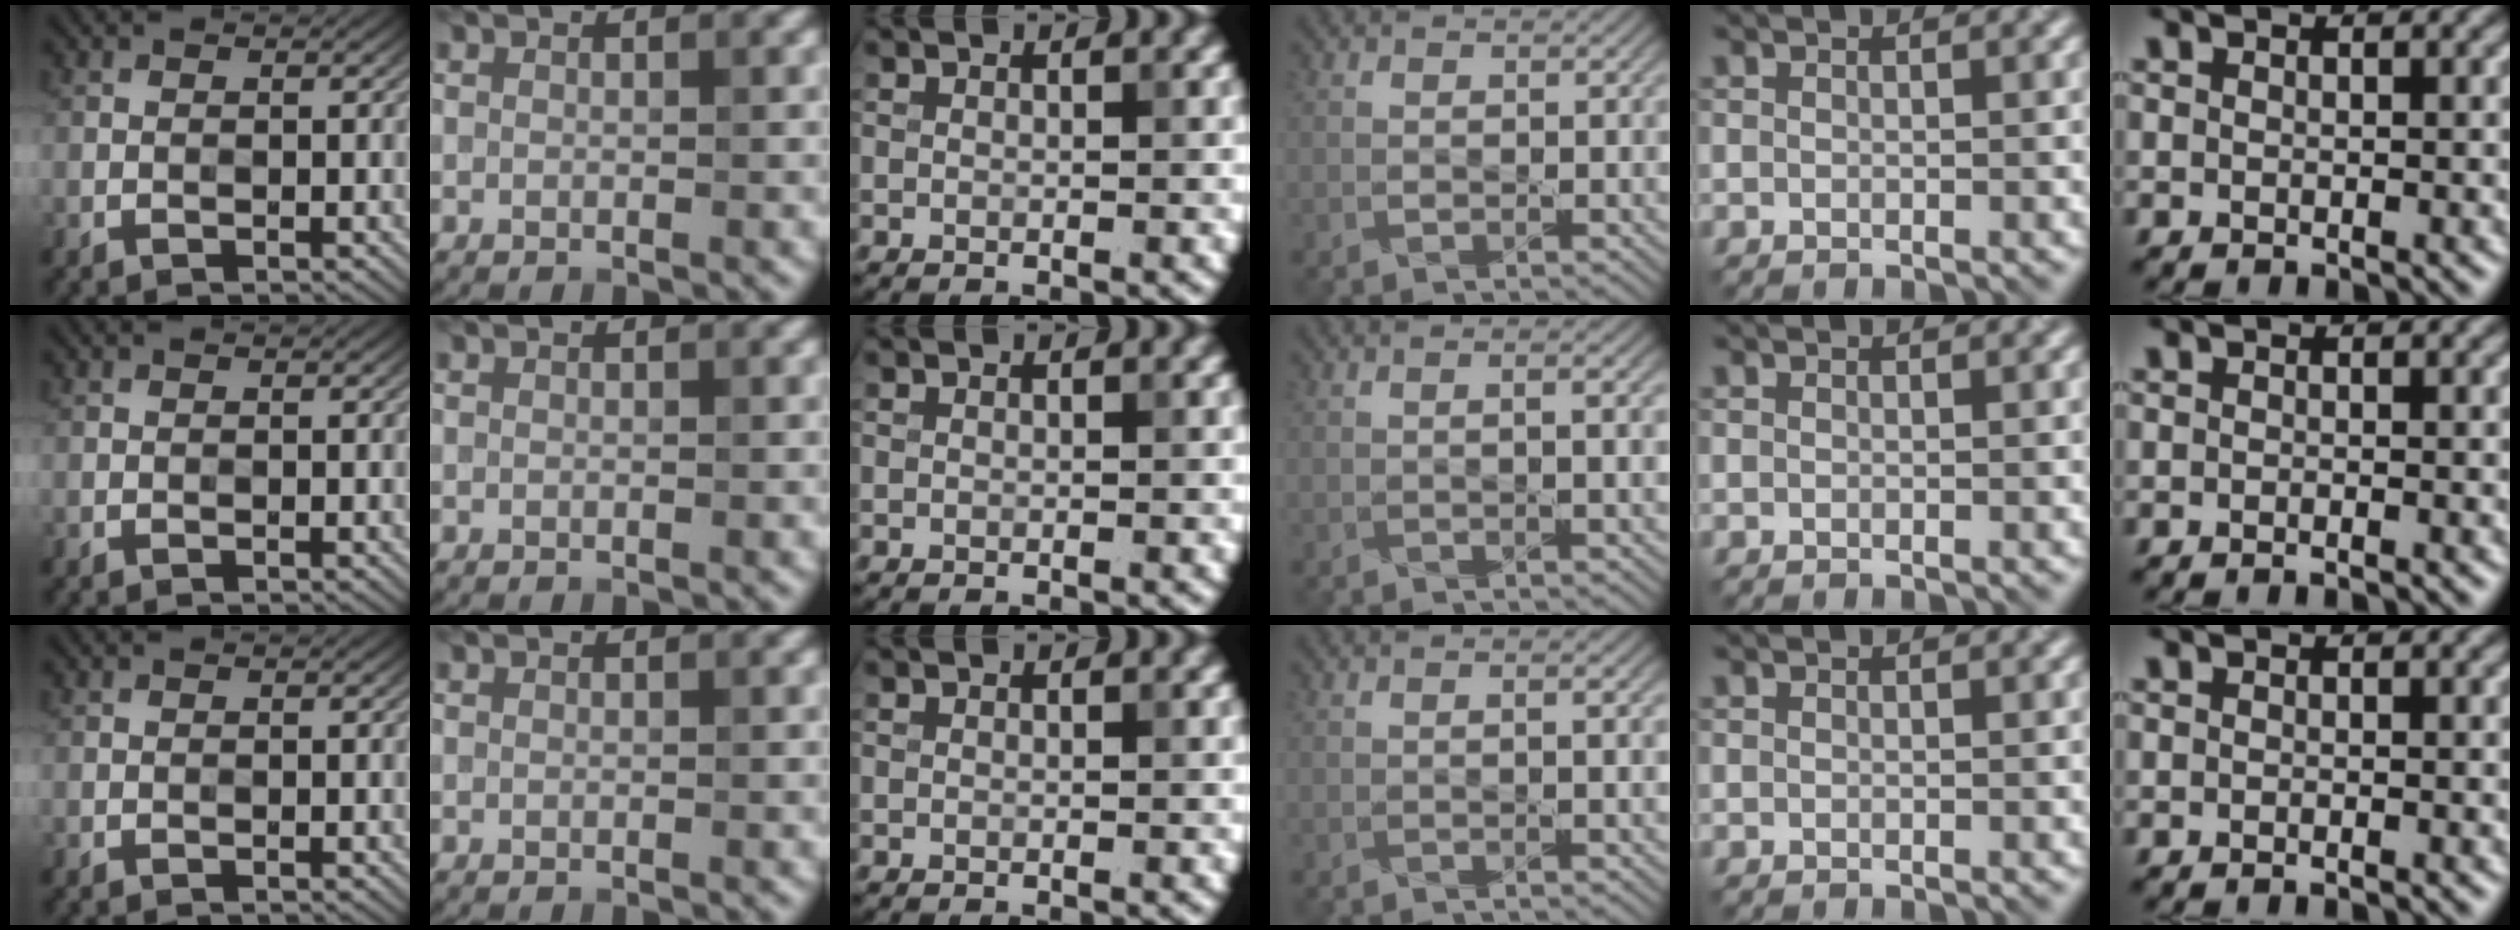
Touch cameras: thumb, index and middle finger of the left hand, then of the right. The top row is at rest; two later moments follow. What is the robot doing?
{"motion": "pour", "object": "cup"}